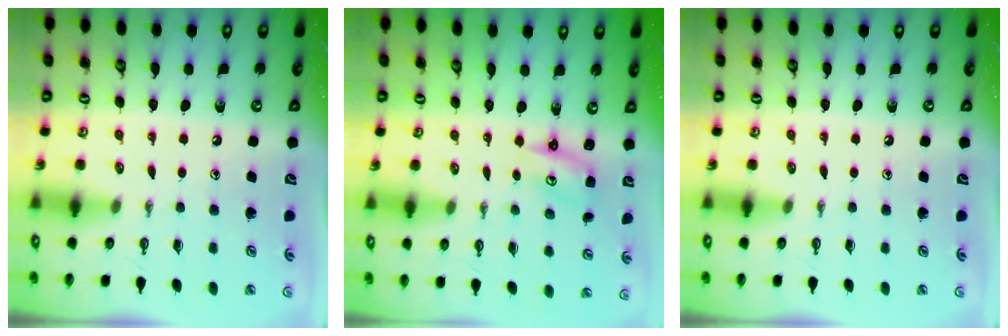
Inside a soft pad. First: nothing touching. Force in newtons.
{"total": 2.6, "press": 2.6, "slide": 0.2}
{"total": 0.0}